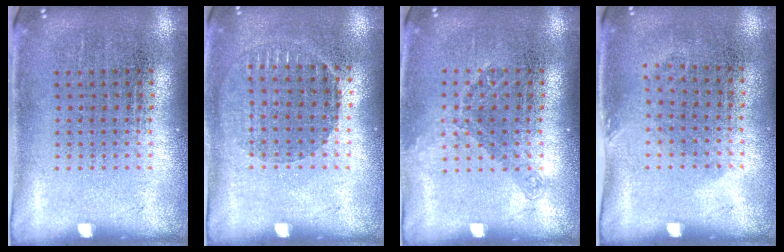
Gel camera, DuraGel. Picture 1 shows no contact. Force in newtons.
{"total": 0.9, "press": 0.8, "slide": 0.4}
{"total": 1.2, "press": 0.9, "slide": 0.8}
{"total": 0.8, "press": 0.7, "slide": 0.5}